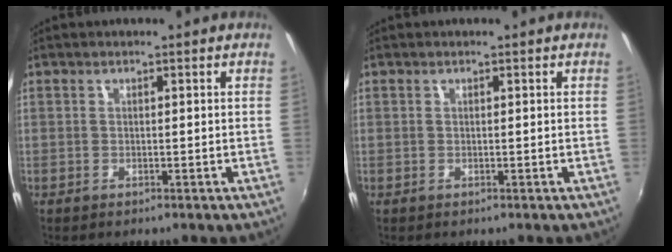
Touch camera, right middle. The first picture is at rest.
{"total": 0.0}